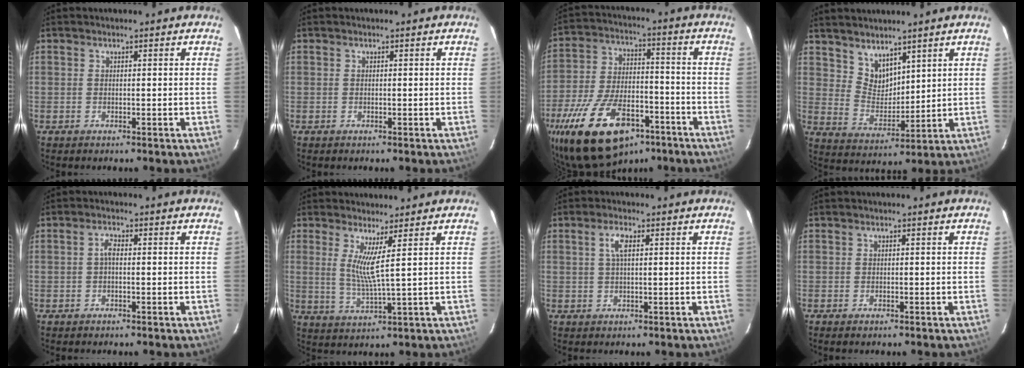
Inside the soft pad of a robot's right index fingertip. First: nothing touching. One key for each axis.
{"total": 0.0}
{"total": 24.3, "fx": -15.0, "fy": 11.9, "fz": 14.9, "tx": -0.307, "ty": -0.018, "tz": -0.238}
{"total": 7.2, "fx": 5.5, "fy": 3.8, "fz": 2.5, "tx": -0.036, "ty": 0.001, "tz": 0.115}
{"total": 1.7, "fx": -0.2, "fy": 0.8, "fz": 1.5, "tx": -0.031, "ty": 0.008, "tz": -0.005}
{"total": 5.1, "fx": 2.1, "fy": -0.7, "fz": 4.5, "tx": -0.088, "ty": -0.021, "tz": 0.038}
{"total": 3.0, "fx": 0.9, "fy": 1.0, "fz": 2.6, "tx": -0.054, "ty": 0.006, "tz": 0.018}
{"total": 0.5, "fx": -0.4, "fy": 0.3, "fz": 0.2, "tx": -0.005, "ty": -0.002, "tz": -0.007}